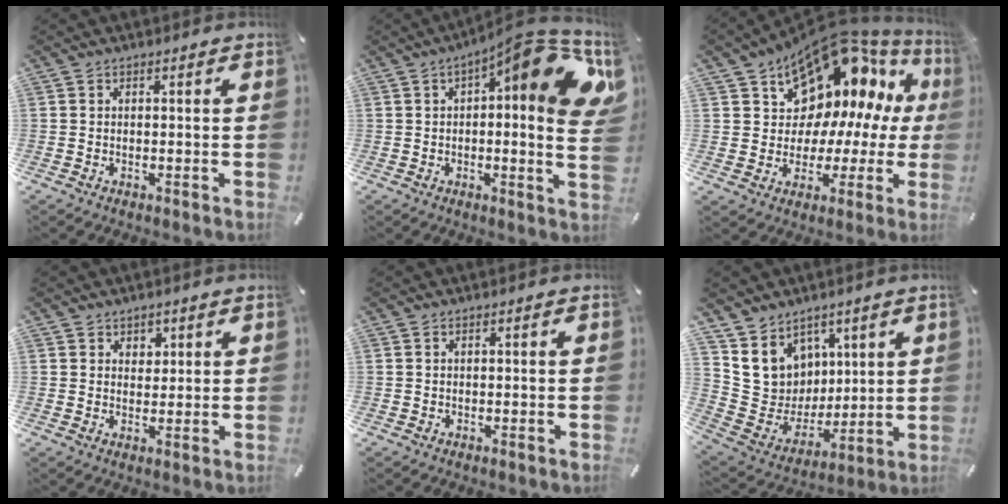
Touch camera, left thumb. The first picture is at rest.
{"total": 16.3, "force": [5.7, 4.4, 14.6], "torque": [-0.188, -0.041, 0.081]}
{"total": 15.0, "force": [10.1, 9.7, 5.5], "torque": [-0.081, -0.105, 0.184]}
{"total": 2.7, "force": [1.5, 2.2, 0.2], "torque": [0.008, -0.002, 0.024]}
{"total": 0.0}
{"total": 11.6, "force": [5.6, 10.1, 0.9], "torque": [-0.040, -0.056, 0.122]}